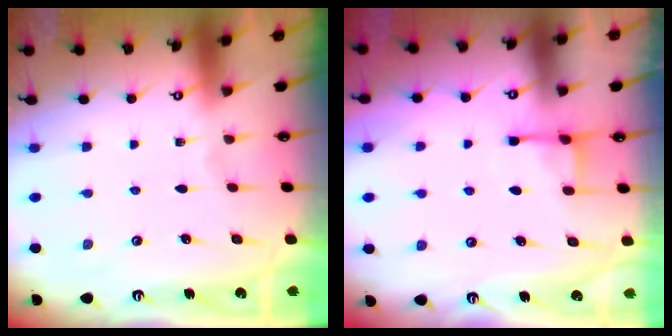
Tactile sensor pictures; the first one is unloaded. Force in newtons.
{"total": 4.0, "press": 3.9, "slide": 0.6}